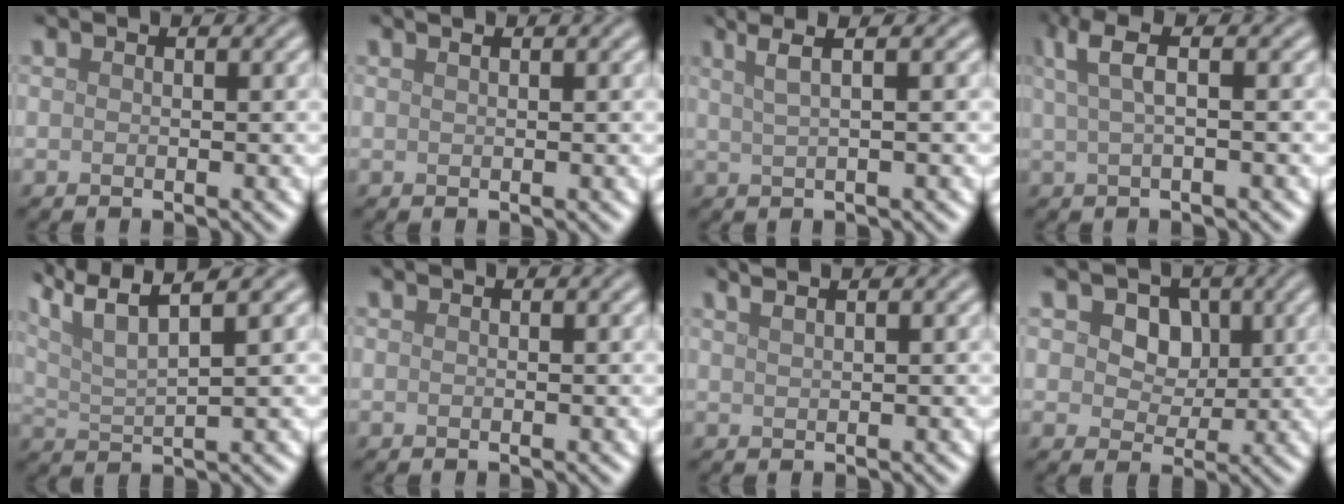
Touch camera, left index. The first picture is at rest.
{"total": 1.0, "force": [0.7, 0.4, 0.6], "torque": [-0.004, -0.002, 0.005]}
{"total": 3.9, "force": [2.2, 1.3, 3.0], "torque": [-0.036, 0.017, 0.008]}
{"total": 3.4, "force": [1.3, 1.0, 3.0], "torque": [-0.051, 0.008, 0.022]}
{"total": 8.3, "force": [5.5, 2.2, 5.8], "torque": [-0.101, 0.030, 0.074]}
{"total": 0.0}
{"total": 2.6, "force": [1.8, 1.0, 1.5], "torque": [-0.009, 0.010, 0.004]}
{"total": 5.6, "force": [2.3, 4.1, 3.0], "torque": [-0.063, 0.001, 0.031]}